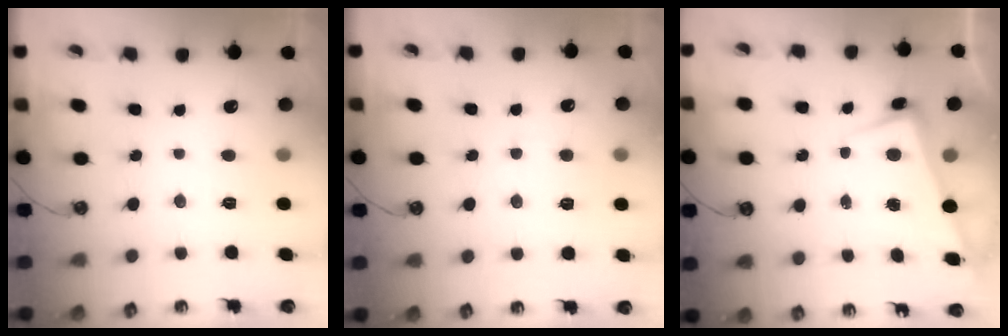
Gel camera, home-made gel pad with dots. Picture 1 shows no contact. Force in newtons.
{"total": 5.3, "press": 5.3, "slide": 0.5}
{"total": 2.5, "press": 2.2, "slide": 1.0}